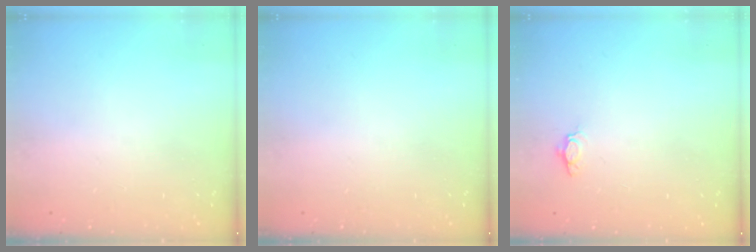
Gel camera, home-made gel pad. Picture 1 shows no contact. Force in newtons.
{"total": 0.0}
{"total": 3.2, "press": 3.2, "slide": 0.4}